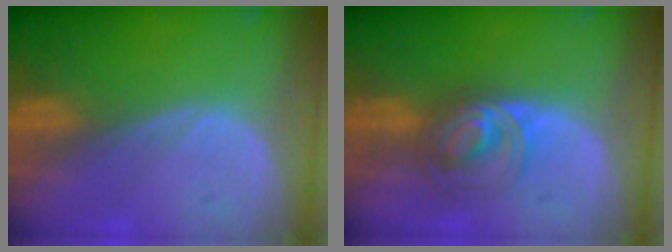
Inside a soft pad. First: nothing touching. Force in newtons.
{"total": 6.6, "press": 5.8, "slide": 3.2}